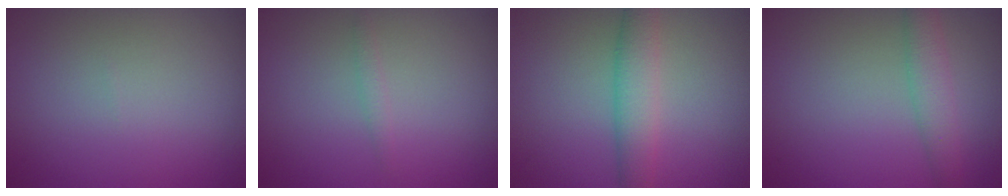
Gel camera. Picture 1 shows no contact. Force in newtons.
{"total": 0.8, "press": 0.8, "slide": 0.0}
{"total": 3.6, "press": 3.6, "slide": 0.1}
{"total": 2.8, "press": 2.8, "slide": 0.1}